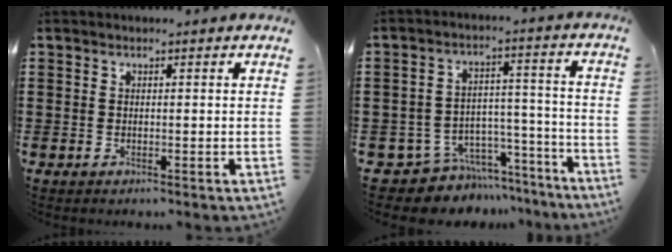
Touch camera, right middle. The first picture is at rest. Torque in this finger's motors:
{"motor_torque": [-0.10, 0.09, -0.06, -0.01]}